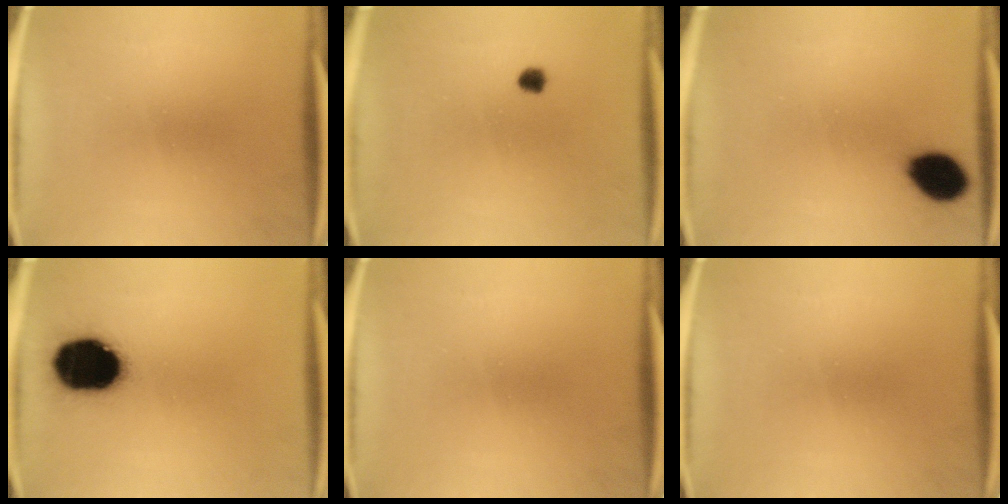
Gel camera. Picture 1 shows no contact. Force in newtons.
{"total": 1.9}
{"total": 9.8}
{"total": 19.2}
{"total": 0.0}
{"total": 0.0}